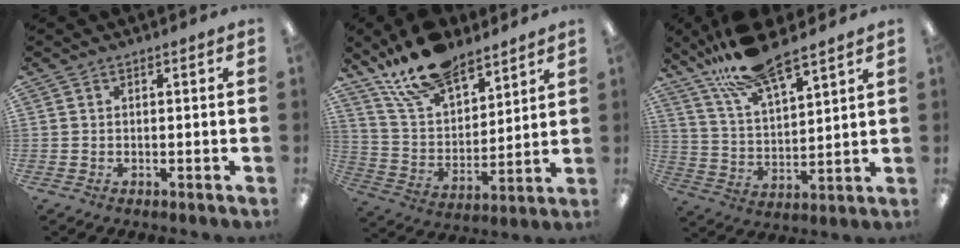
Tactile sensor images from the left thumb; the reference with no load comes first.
{"total": 15.3, "force": [12.2, 6.7, 6.4], "torque": [-0.125, -0.069, 0.226]}
{"total": 14.9, "force": [11.8, 3.8, 8.2], "torque": [-0.162, -0.058, 0.208]}